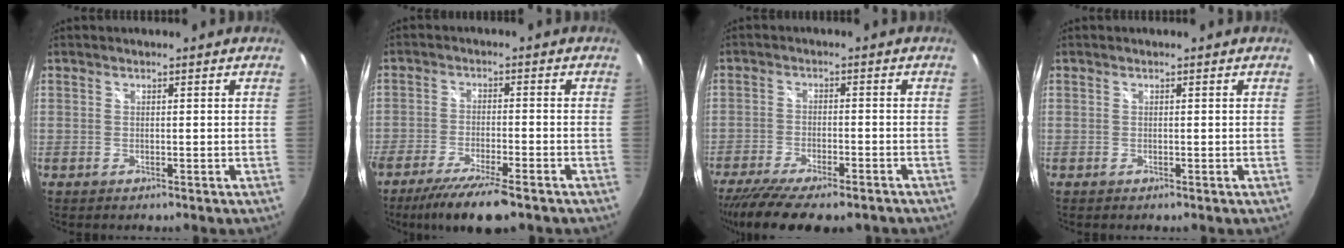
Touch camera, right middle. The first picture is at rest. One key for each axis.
{"total": 10.9, "fx": -8.3, "fy": 1.9, "fz": 6.8, "tx": -0.144, "ty": -0.030, "tz": -0.141}
{"total": 13.9, "fx": -11.1, "fy": 3.0, "fz": 7.7, "tx": -0.158, "ty": -0.051, "tz": -0.173}
{"total": 0.0}